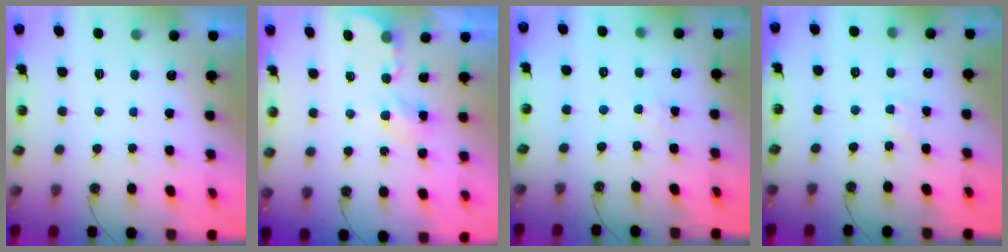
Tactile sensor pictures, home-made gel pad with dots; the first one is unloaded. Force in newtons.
{"total": 3.9, "press": 3.8, "slide": 0.6}
{"total": 1.9, "press": 1.9, "slide": 0.3}
{"total": 4.2, "press": 4.1, "slide": 0.5}